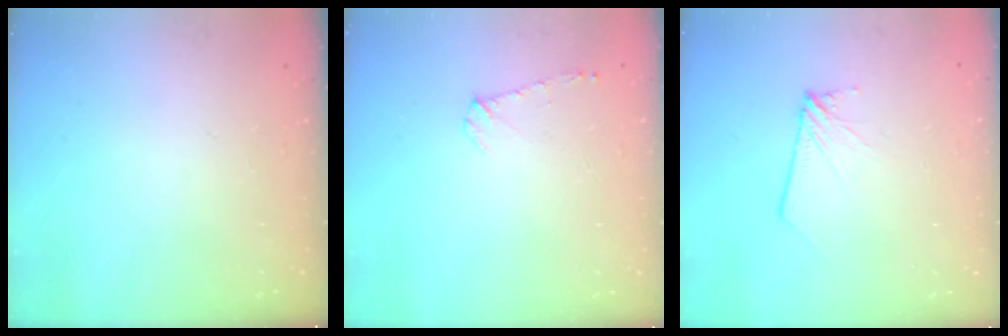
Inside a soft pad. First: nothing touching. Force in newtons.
{"total": 6.1, "press": 6.0, "slide": 0.8}
{"total": 2.8, "press": 2.8, "slide": 0.4}